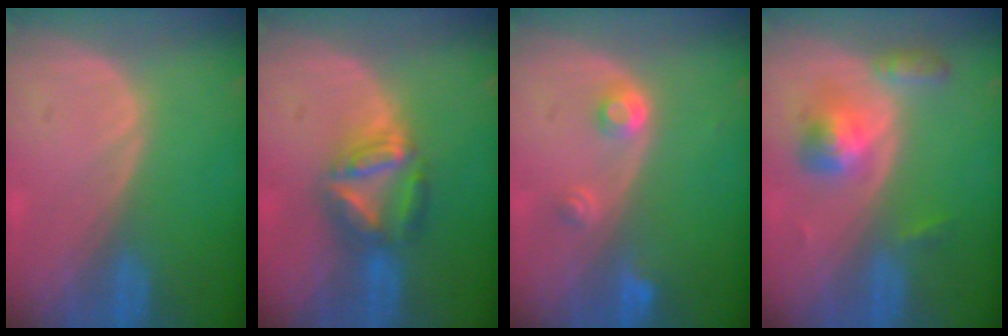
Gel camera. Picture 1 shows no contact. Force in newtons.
{"total": 6.6, "press": 6.2, "slide": 2.5}
{"total": 2.9, "press": 2.7, "slide": 1.0}
{"total": 5.3, "press": 5.0, "slide": 1.6}